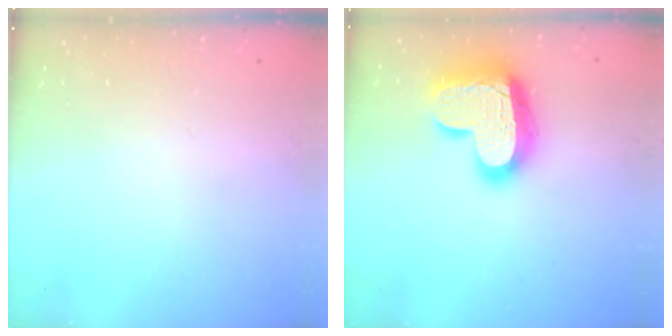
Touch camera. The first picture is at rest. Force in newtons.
{"total": 19.3, "press": 19.2, "slide": 1.6}